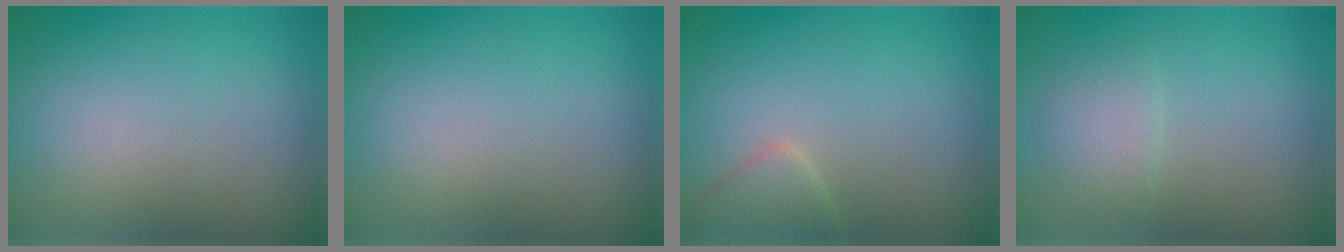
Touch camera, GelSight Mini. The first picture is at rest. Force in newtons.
{"total": 0.0}
{"total": 1.6, "press": 1.6, "slide": 0.1}
{"total": 1.5, "press": 1.5, "slide": 0.1}